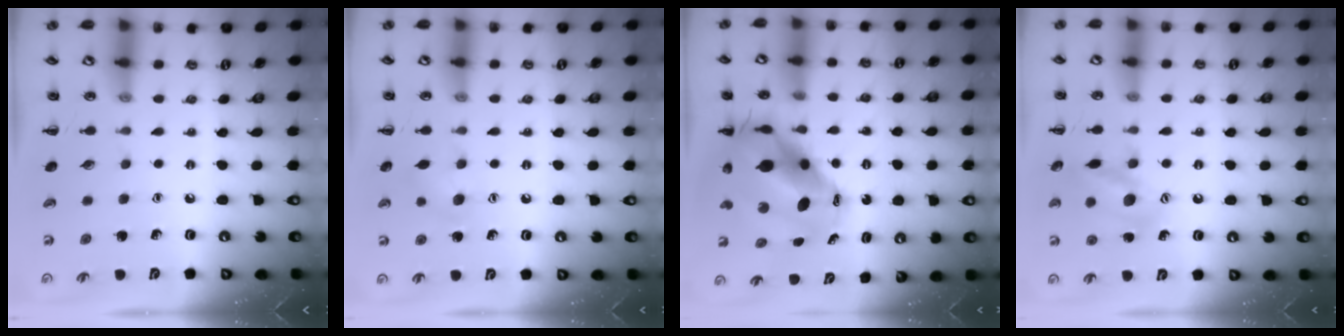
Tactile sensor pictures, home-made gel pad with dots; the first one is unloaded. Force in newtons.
{"total": 7.6, "press": 7.4, "slide": 1.6}
{"total": 12.2, "press": 11.8, "slide": 3.2}
{"total": 13.7, "press": 13.7, "slide": 1.0}